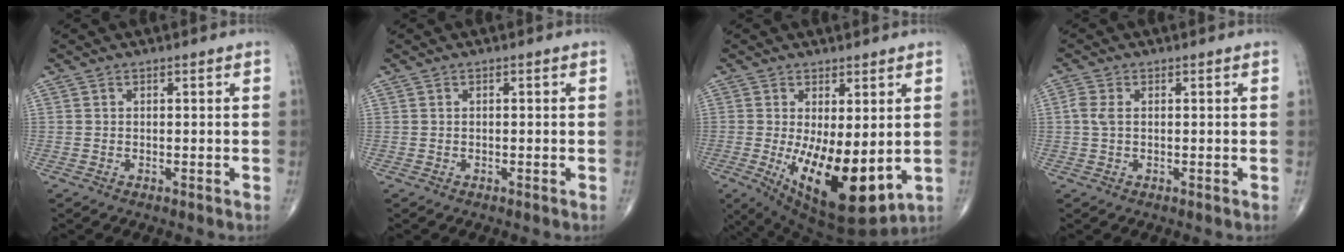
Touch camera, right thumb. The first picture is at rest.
{"total": 0.0}
{"total": 16.3, "force": [-2.2, 6.6, 14.8], "torque": [-0.234, -0.037, -0.010]}
{"total": 2.3, "force": [0.3, 1.3, 1.9], "torque": [-0.056, 0.007, 0.004]}